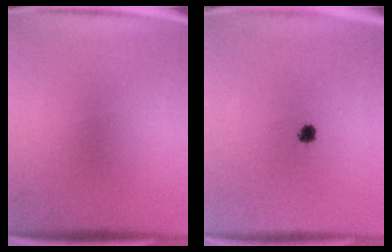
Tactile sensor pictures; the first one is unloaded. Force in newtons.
{"total": 2.1}